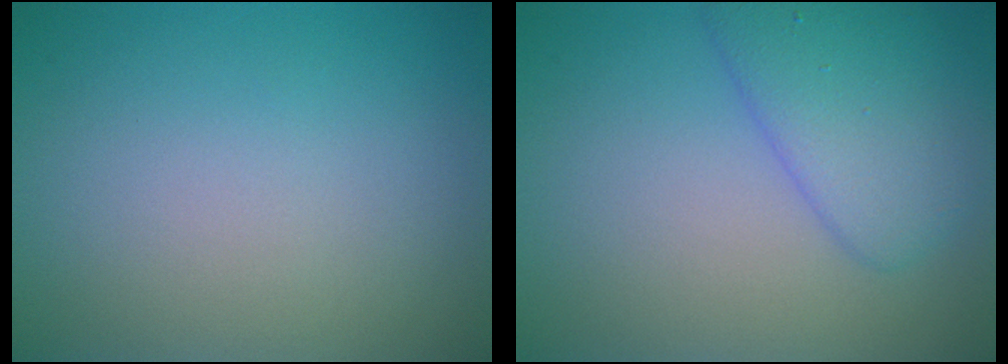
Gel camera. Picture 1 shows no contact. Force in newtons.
{"total": 4.2, "press": 4.2, "slide": 0.1}